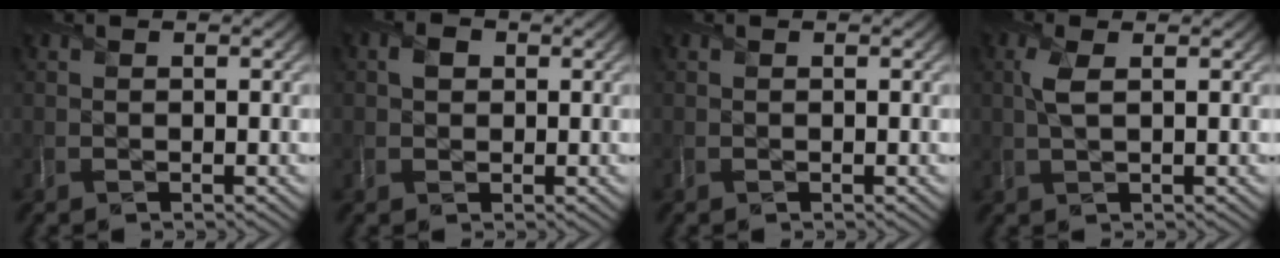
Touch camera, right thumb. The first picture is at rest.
{"total": 1.7, "force": [0.5, 1.5, 0.7], "torque": [-0.017, 0.002, 0.006]}
{"total": 0.0}
{"total": 2.6, "force": [0.7, 0.9, 2.3], "torque": [-0.060, 0.005, 0.013]}